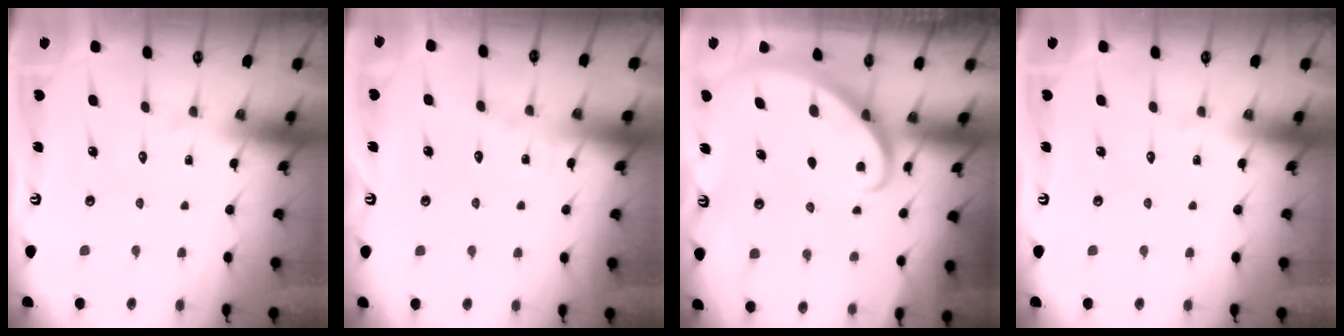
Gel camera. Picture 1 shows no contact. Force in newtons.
{"total": 3.6, "press": 3.6, "slide": 0.4}
{"total": 2.7, "press": 2.7, "slide": 0.2}
{"total": 0.0}